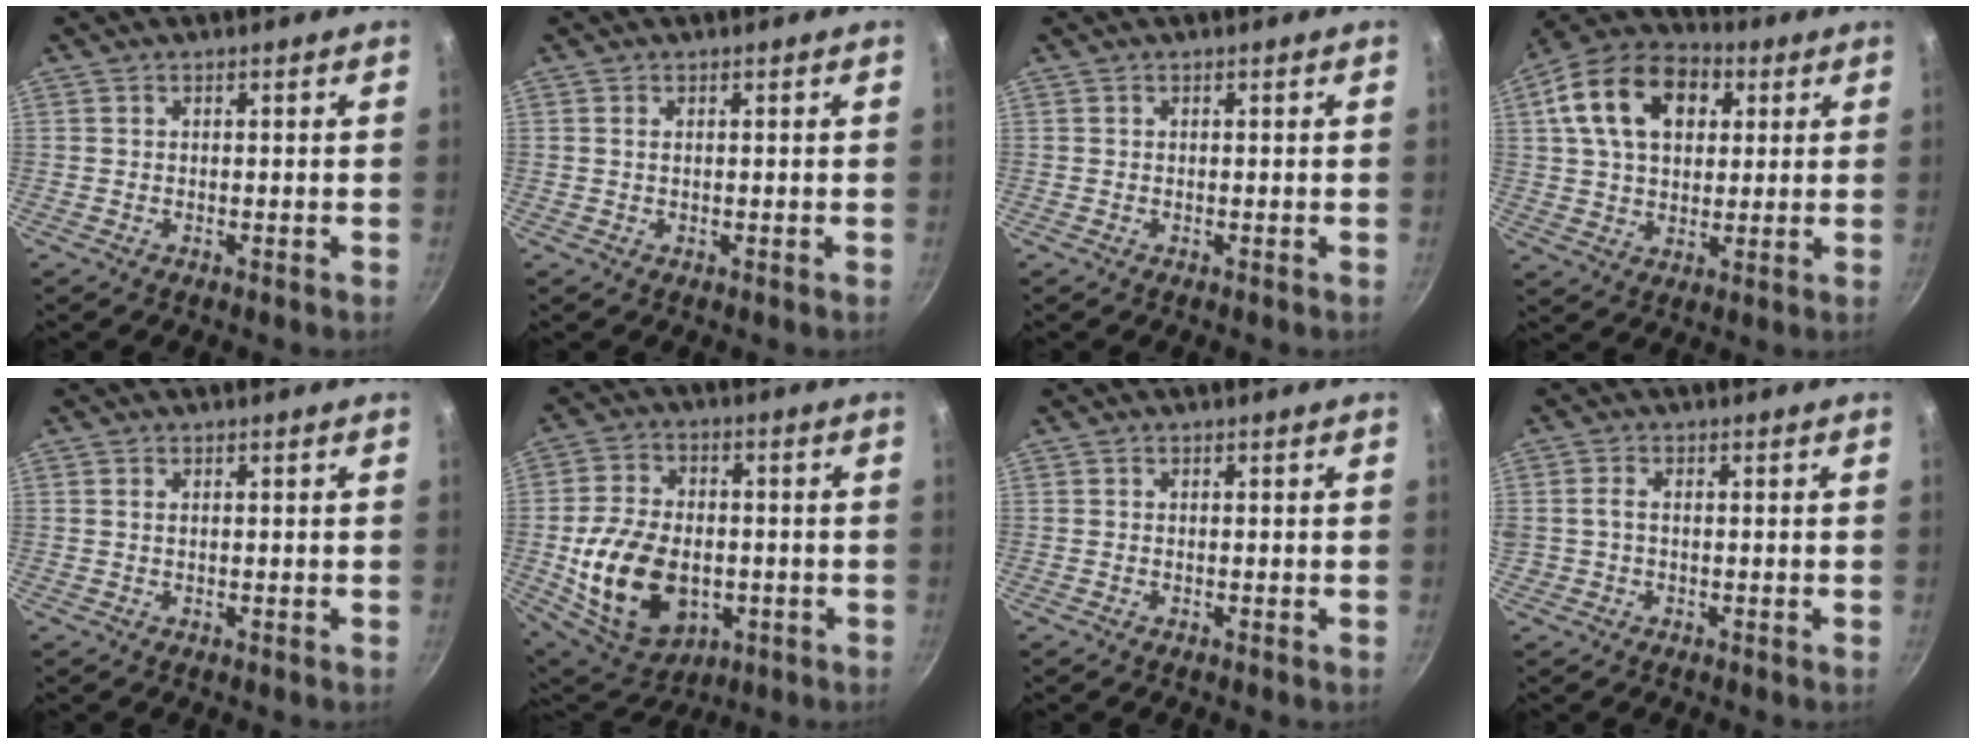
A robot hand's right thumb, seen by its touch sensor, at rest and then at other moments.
{"total": 0.7, "force": [0.2, 0.4, 0.6], "torque": [-0.010, 0.001, 0.004]}
{"total": 0.0}
{"total": 17.7, "force": [5.5, 11.9, 11.8], "torque": [-0.187, 0.014, 0.080]}
{"total": 0.6, "force": [0.2, 0.3, 0.5], "torque": [-0.009, 0.001, 0.004]}
{"total": 18.7, "force": [-3.3, 12.5, 13.5], "torque": [-0.234, 0.009, -0.041]}
{"total": 0.0}
{"total": 2.0, "force": [-0.1, 1.3, 1.5], "torque": [-0.028, 0.007, -0.002]}